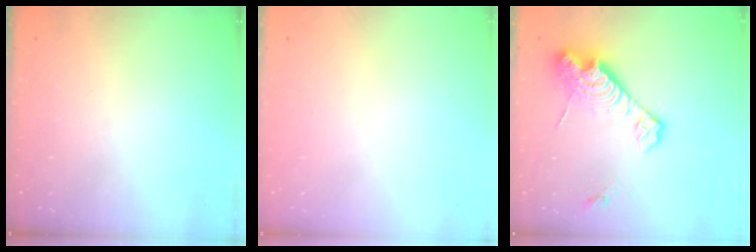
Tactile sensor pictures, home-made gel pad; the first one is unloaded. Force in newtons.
{"total": 0.0}
{"total": 14.2, "press": 14.2, "slide": 1.3}